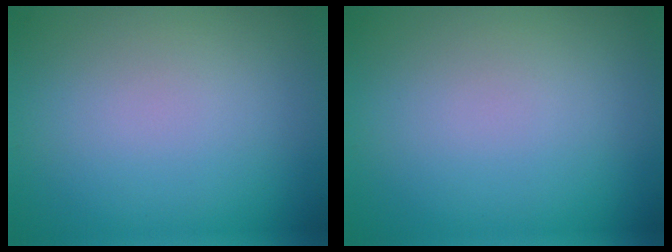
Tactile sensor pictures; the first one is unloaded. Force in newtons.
{"total": 0.0}